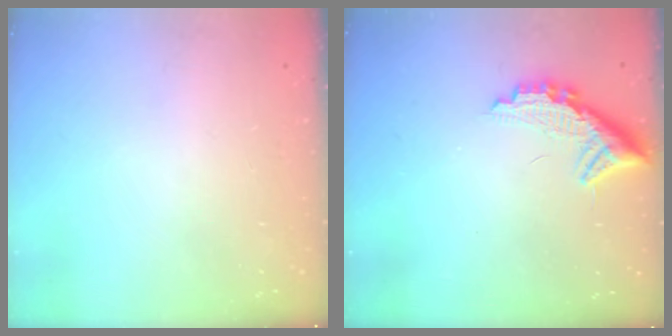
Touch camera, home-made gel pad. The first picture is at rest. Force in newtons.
{"total": 12.5, "press": 12.5, "slide": 1.1}